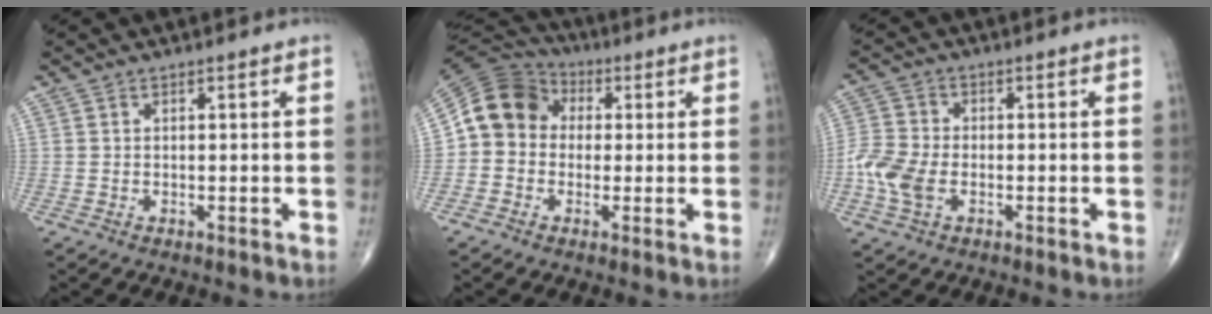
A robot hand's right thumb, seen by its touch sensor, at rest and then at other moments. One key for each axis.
{"total": 11.3, "fx": 0.7, "fy": 9.8, "fz": 5.6, "tx": -0.087, "ty": 0.033, "tz": -0.002}
{"total": 7.3, "fx": -2.1, "fy": 4.7, "fz": 5.2, "tx": -0.126, "ty": 0.007, "tz": -0.050}